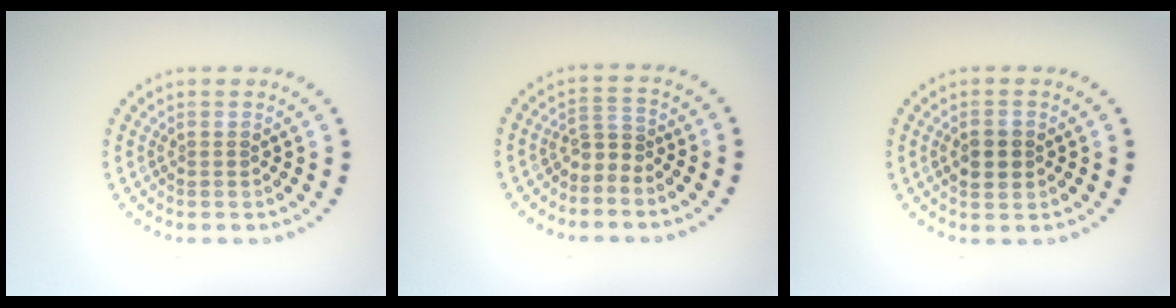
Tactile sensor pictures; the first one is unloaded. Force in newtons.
{"total": 1.9, "press": 1.1, "slide": 1.5}
{"total": 2.4, "press": 2.4, "slide": 0.1}